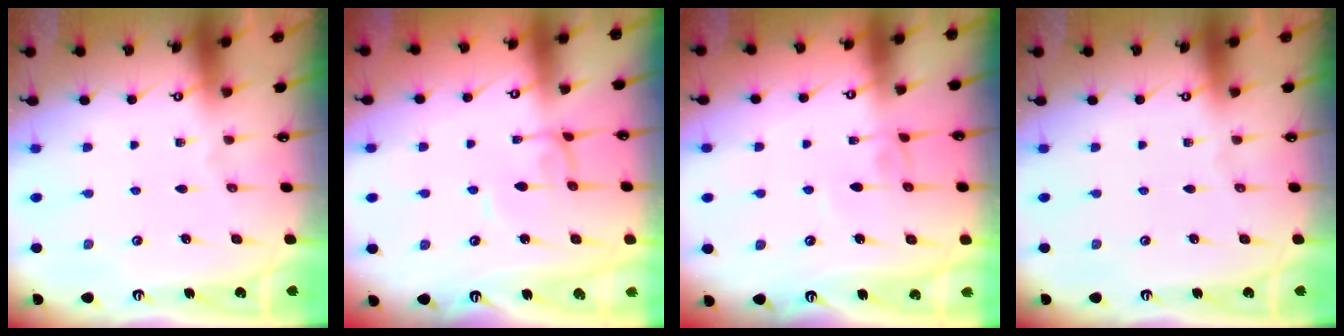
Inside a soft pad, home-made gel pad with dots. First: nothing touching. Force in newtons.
{"total": 2.1, "press": 2.1, "slide": 0.1}
{"total": 3.1, "press": 3.1, "slide": 0.1}
{"total": 0.0}